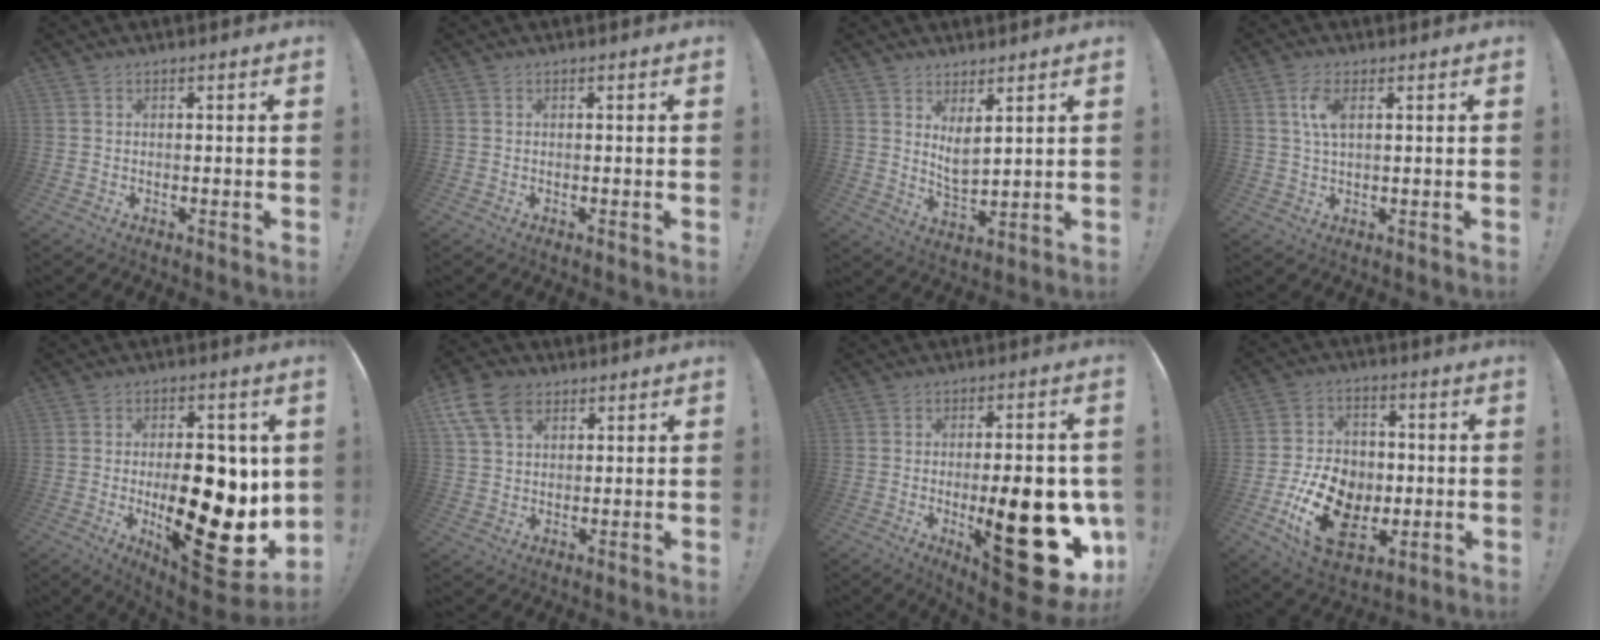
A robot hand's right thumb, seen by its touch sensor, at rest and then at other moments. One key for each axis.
{"total": 0.0}
{"total": 6.3, "fx": 3.9, "fy": 2.5, "fz": 4.2, "tx": -0.066, "ty": -0.028, "tz": 0.073}
{"total": 5.5, "fx": 1.7, "fy": 2.4, "fz": 4.6, "tx": -0.086, "ty": -0.002, "tz": 0.025}
{"total": 26.1, "fx": -2.4, "fy": 11.9, "fz": 23.1, "tx": -0.341, "ty": -0.007, "tz": -0.021}
{"total": 11.6, "fx": 5.5, "fy": 7.7, "fz": 6.6, "tx": -0.125, "ty": -0.018, "tz": 0.108}
{"total": 26.0, "fx": -5.8, "fy": 9.6, "fz": 23.4, "tx": -0.315, "ty": 0.014, "tz": -0.066}
{"total": 19.0, "fx": -5.1, "fy": 13.7, "fz": 12.1, "tx": -0.223, "ty": 0.028, "tz": -0.078}